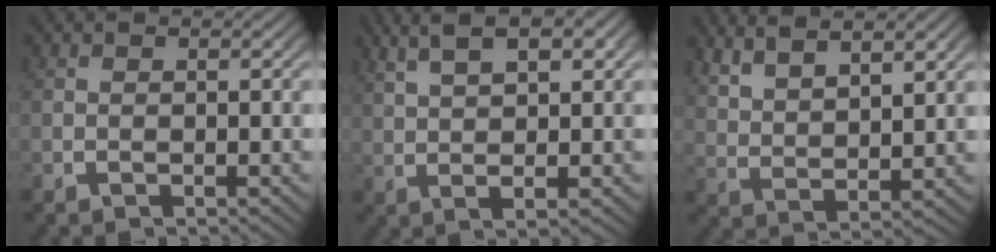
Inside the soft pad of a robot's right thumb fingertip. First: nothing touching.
{"total": 6.5, "force": [3.8, 2.2, 4.8], "torque": [-0.068, 0.017, 0.067]}
{"total": 4.9, "force": [4.1, 1.4, 2.2], "torque": [-0.042, 0.005, 0.083]}